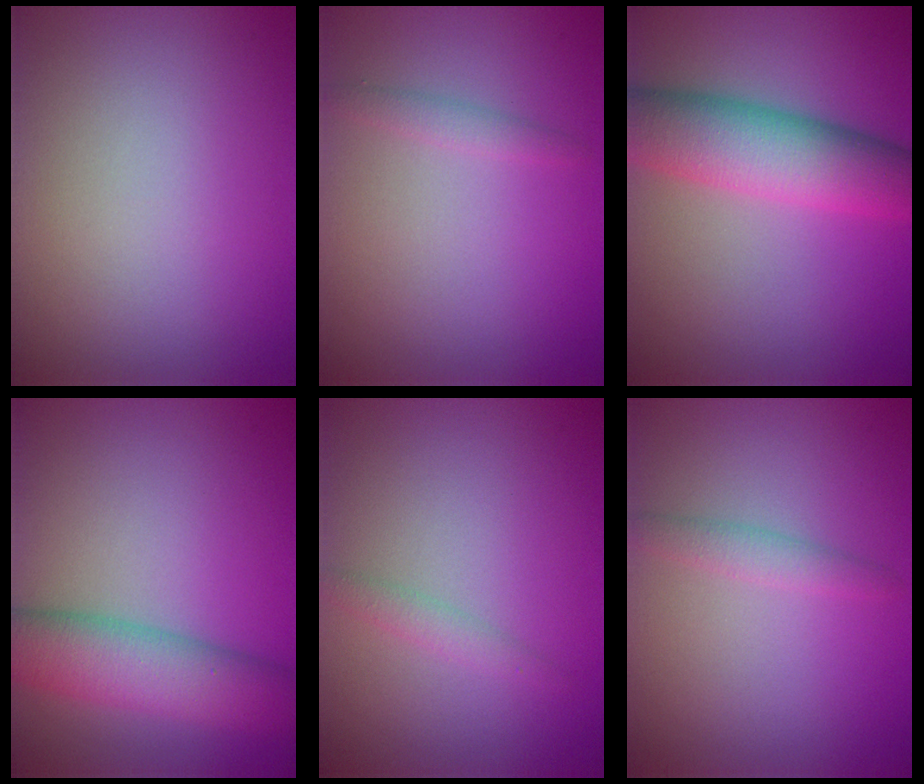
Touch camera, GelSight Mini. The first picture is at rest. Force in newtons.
{"total": 1.1, "press": 1.1, "slide": 0.0}
{"total": 7.8, "press": 7.8, "slide": 0.1}
{"total": 6.7, "press": 6.7, "slide": 0.2}
{"total": 1.2, "press": 1.2, "slide": 0.1}
{"total": 1.5, "press": 1.5, "slide": 0.0}